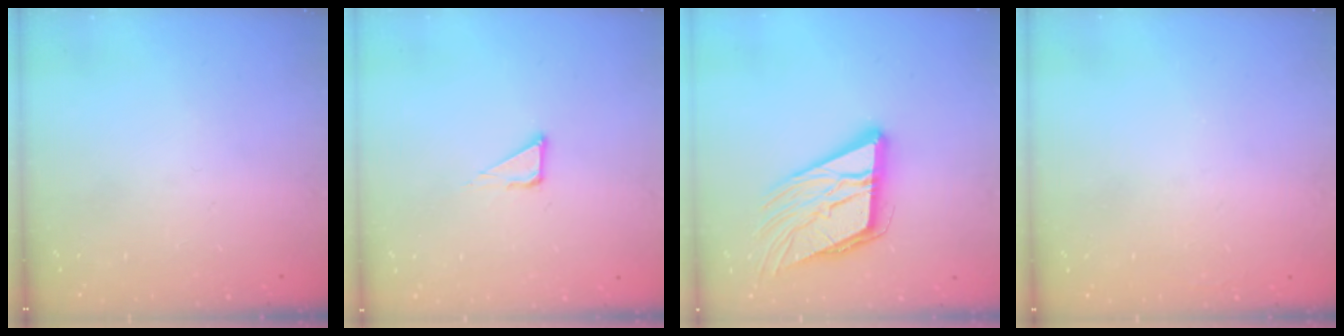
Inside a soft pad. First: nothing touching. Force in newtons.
{"total": 3.6, "press": 3.6, "slide": 0.3}
{"total": 16.2, "press": 15.9, "slide": 2.9}
{"total": 1.6, "press": 1.6, "slide": 0.0}